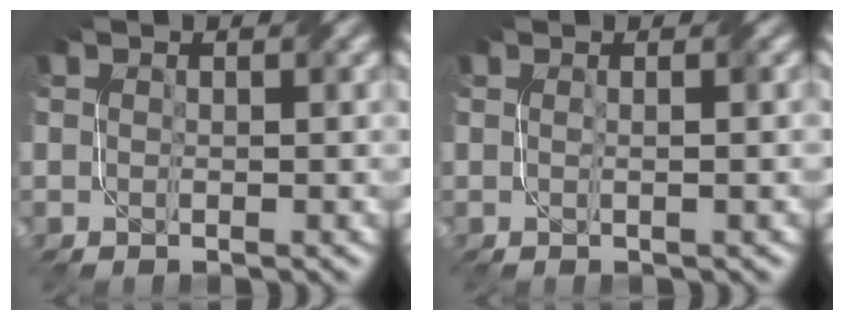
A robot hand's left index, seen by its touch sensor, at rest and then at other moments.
{"total": 1.1, "force": [0.1, 0.2, 1.1], "torque": [-0.017, 0.001, -0.008]}